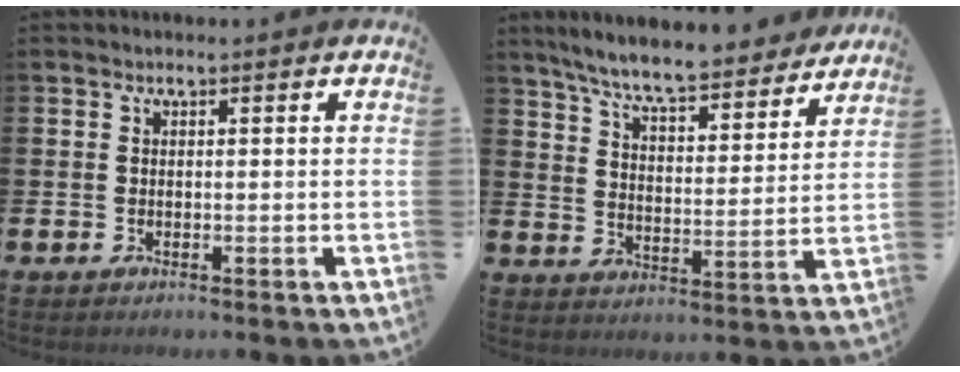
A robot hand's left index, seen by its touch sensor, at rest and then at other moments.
{"total": 8.0, "force": [7.4, 0.7, 2.8], "torque": [-0.080, -0.051, 0.127]}